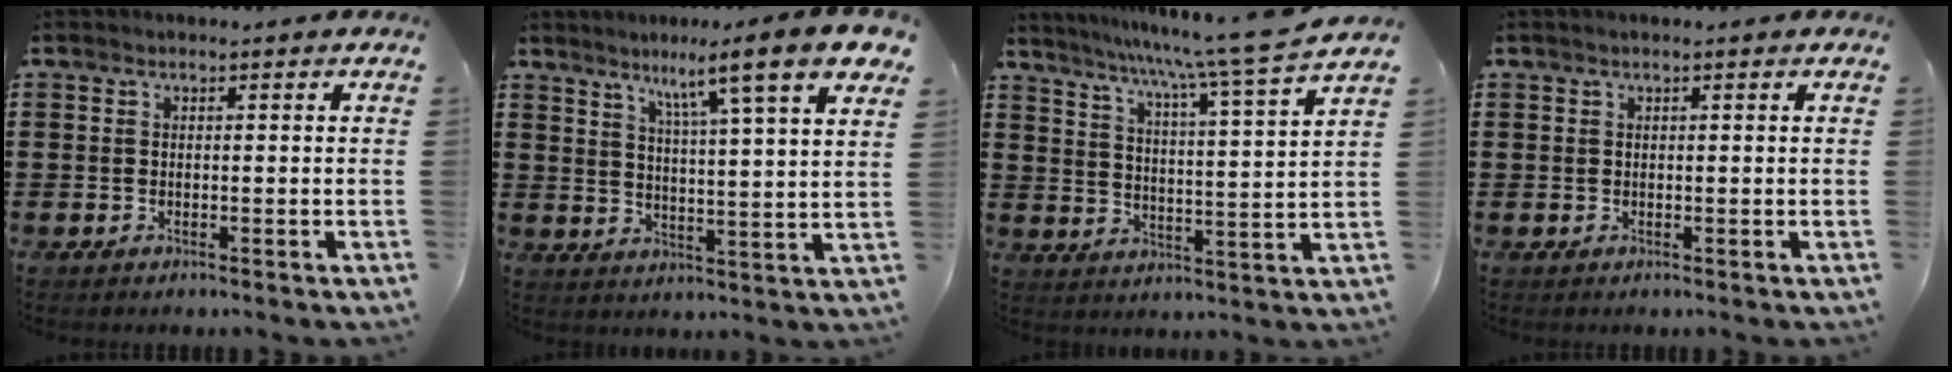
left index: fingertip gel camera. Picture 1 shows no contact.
{"total": 9.3, "force": [6.5, 0.0, 6.6], "torque": [-0.125, -0.039, 0.097]}
{"total": 7.8, "force": [6.6, -1.5, 3.8], "torque": [-0.085, -0.055, 0.100]}
{"total": 0.8, "force": [0.4, 0.0, 0.6], "torque": [-0.011, 0.000, 0.008]}